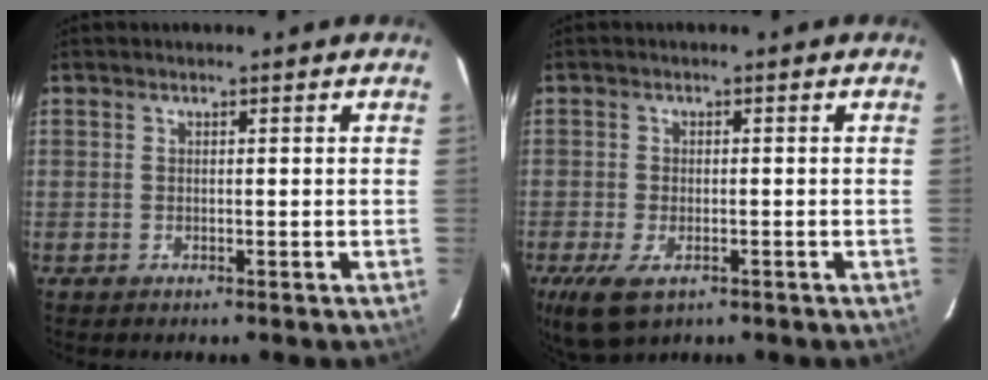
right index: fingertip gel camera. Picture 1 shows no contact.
{"total": 7.1, "force": [-3.7, 3.6, 4.8], "torque": [-0.111, -0.025, -0.065]}